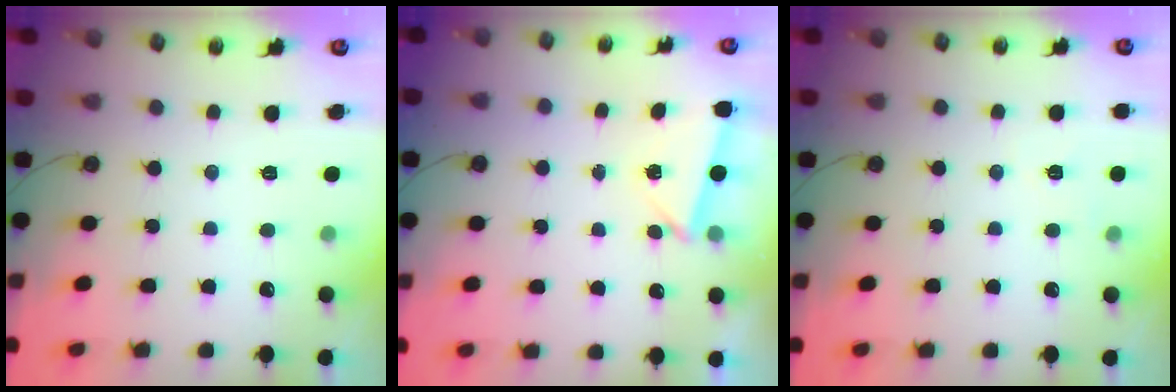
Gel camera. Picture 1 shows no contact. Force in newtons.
{"total": 2.3, "press": 2.0, "slide": 1.2}
{"total": 7.9, "press": 4.8, "slide": 6.3}